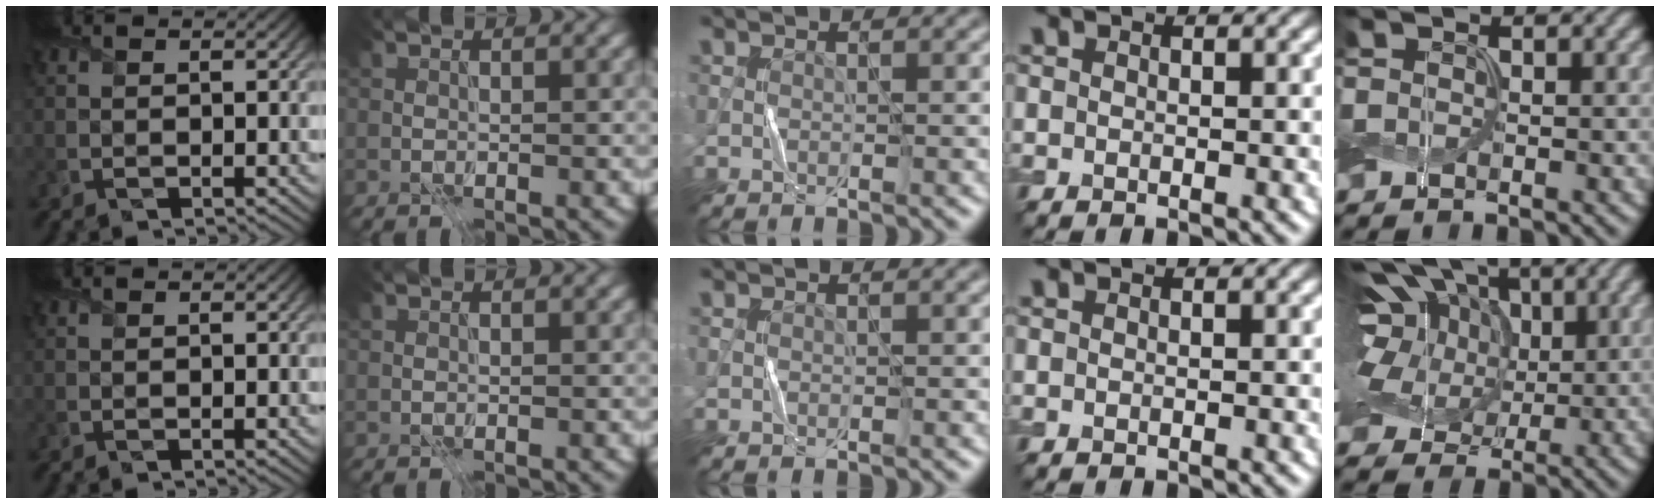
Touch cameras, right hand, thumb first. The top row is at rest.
{"little": {"total": 14.7, "force": [4.8, 10.6, 8.9], "torque": [-0.179, 0.038, 0.062]}}